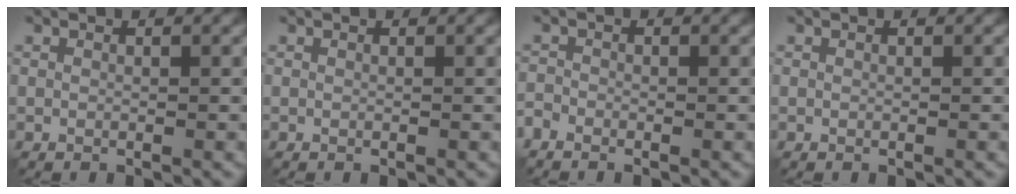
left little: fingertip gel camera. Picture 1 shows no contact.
{"total": 0.0}
{"total": 1.2, "force": [-1.0, 0.5, 0.2], "torque": [-0.004, 0.000, -0.028]}
{"total": 0.0}